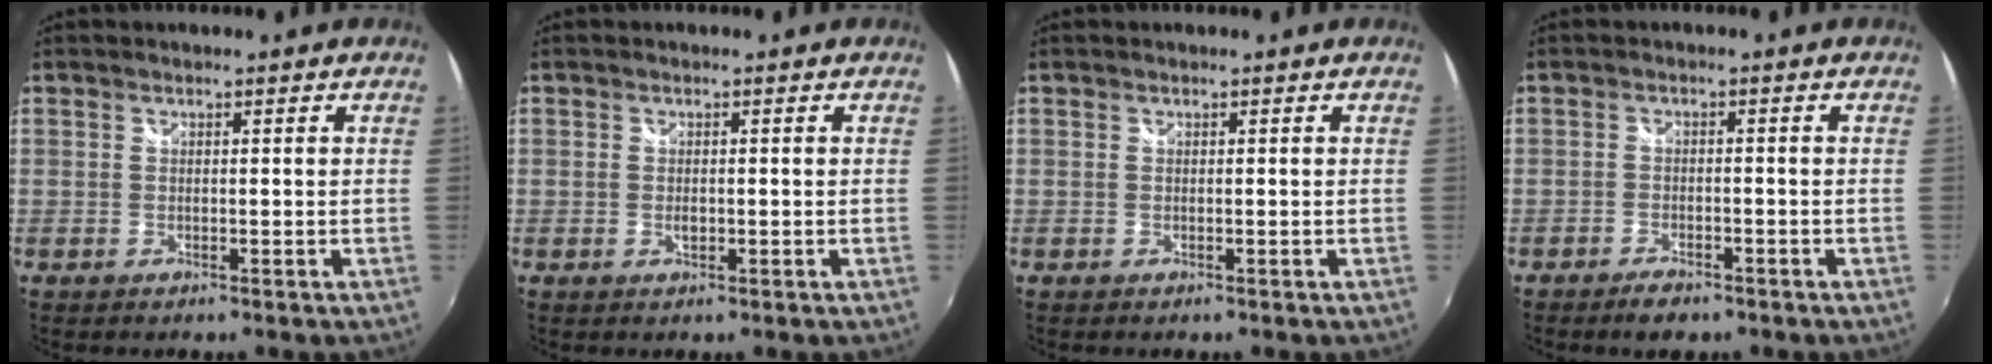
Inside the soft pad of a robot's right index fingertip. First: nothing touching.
{"total": 1.2, "force": [-0.3, 0.8, 0.9], "torque": [-0.016, -0.002, -0.005]}
{"total": 0.0}
{"total": 3.7, "force": [-2.8, 1.5, 1.8], "torque": [-0.045, -0.002, -0.047]}